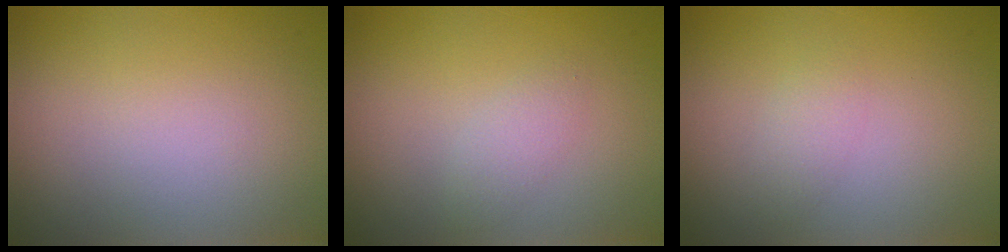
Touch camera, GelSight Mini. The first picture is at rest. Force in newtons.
{"total": 1.2, "press": 1.2, "slide": 0.0}
{"total": 1.1, "press": 1.1, "slide": 0.0}